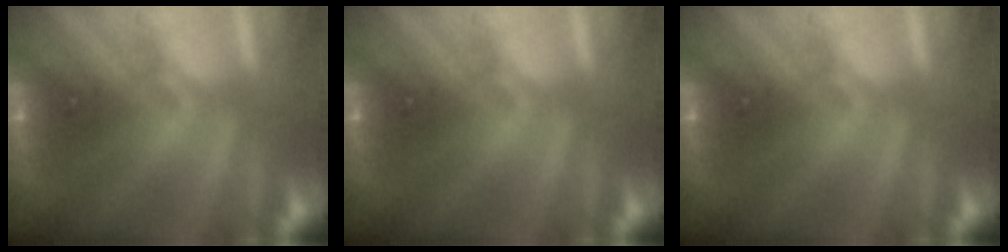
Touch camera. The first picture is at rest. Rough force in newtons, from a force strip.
{"total": 0.0}
{"total": 0.0}